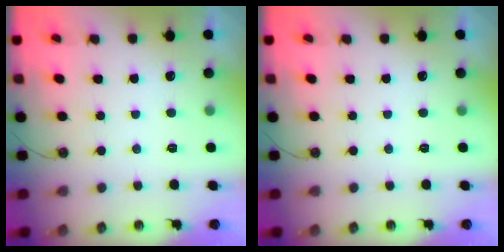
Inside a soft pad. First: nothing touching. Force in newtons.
{"total": 0.0}